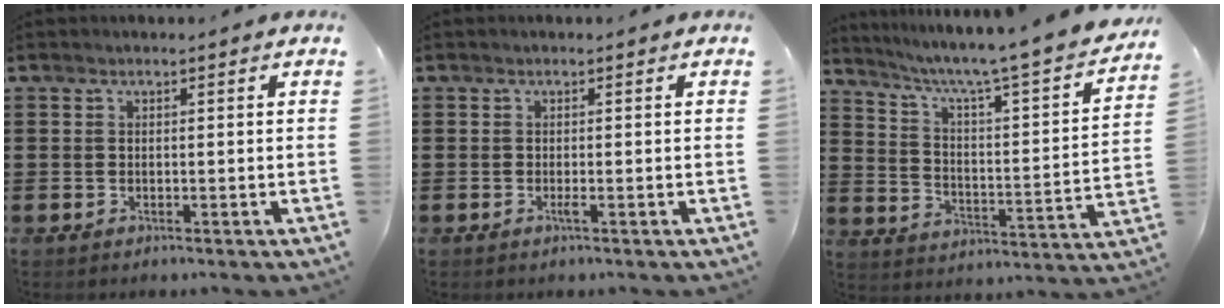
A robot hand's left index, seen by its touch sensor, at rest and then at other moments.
{"total": 0.8, "force": [-0.3, -0.1, 0.7], "torque": [-0.013, -0.005, -0.006]}
{"total": 4.8, "force": [3.9, -0.1, 2.8], "torque": [-0.074, -0.047, 0.054]}